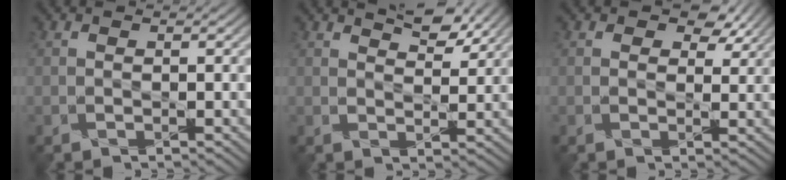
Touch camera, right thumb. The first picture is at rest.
{"total": 4.1, "force": [3.4, 1.2, 2.0], "torque": [-0.032, -0.009, 0.064]}
{"total": 3.6, "force": [2.3, 2.2, 1.7], "torque": [-0.024, -0.009, 0.033]}